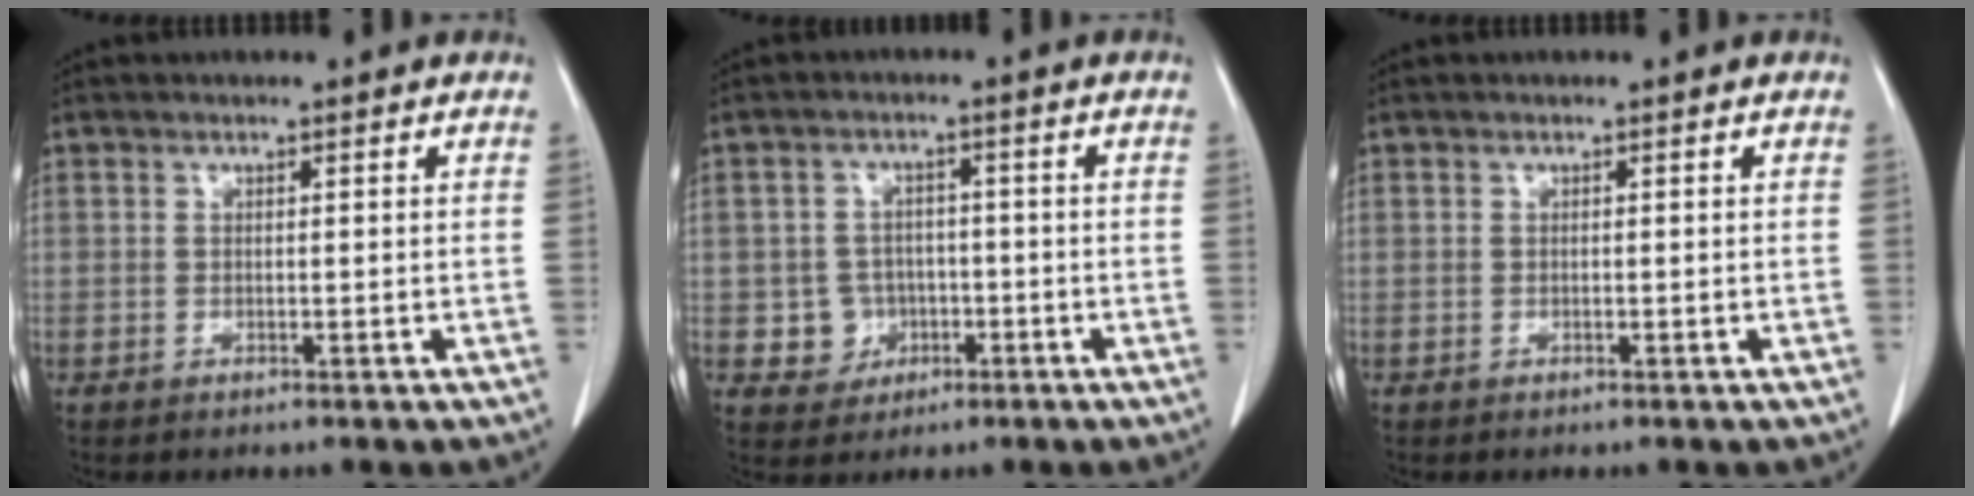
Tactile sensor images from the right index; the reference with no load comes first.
{"total": 4.6, "force": [-1.0, 4.4, 0.5], "torque": [0.007, 0.012, -0.007]}
{"total": 0.0}